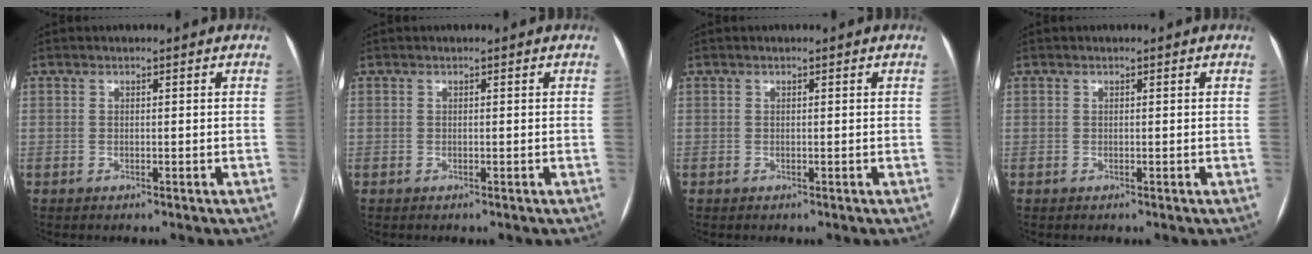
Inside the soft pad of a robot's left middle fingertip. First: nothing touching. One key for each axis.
{"total": 0.0}
{"total": 0.0}
{"total": 0.0}